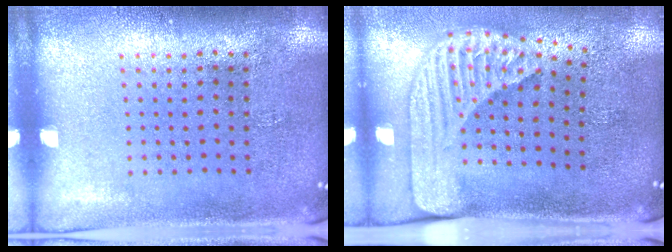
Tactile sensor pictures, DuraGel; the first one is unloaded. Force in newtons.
{"total": 2.4, "press": 1.7, "slide": 1.6}